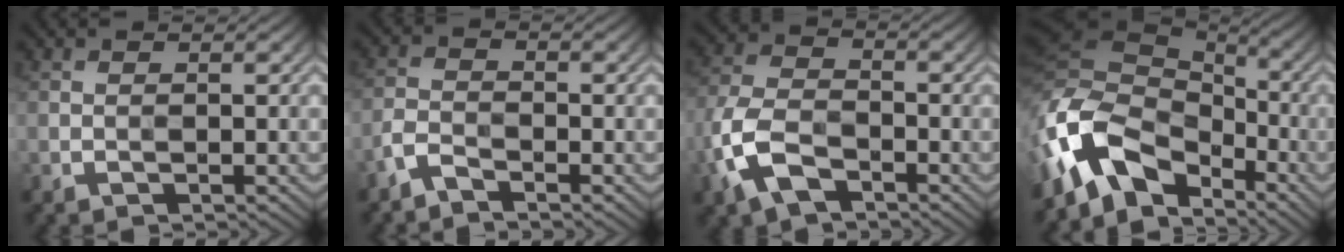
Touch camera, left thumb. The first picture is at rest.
{"total": 2.8, "force": [-2.4, 0.7, 1.2], "torque": [-0.028, -0.001, -0.063]}
{"total": 8.6, "force": [-4.4, 4.7, 5.7], "torque": [-0.143, -0.003, -0.104]}
{"total": 13.4, "force": [-5.8, 8.4, 8.6], "torque": [-0.199, -0.003, -0.121]}